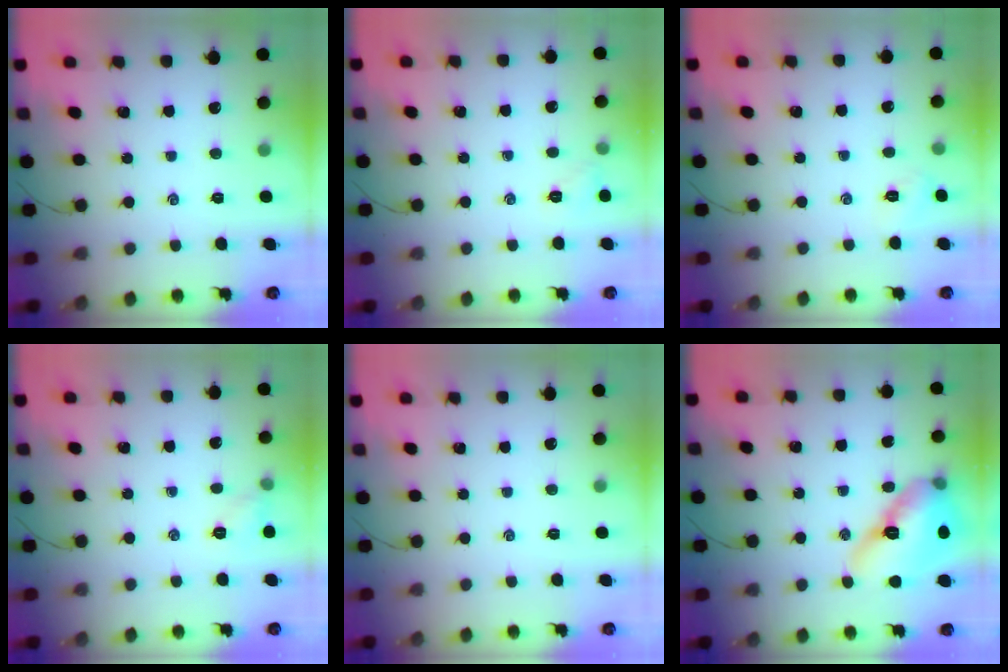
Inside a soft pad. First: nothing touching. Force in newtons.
{"total": 3.8, "press": 3.6, "slide": 1.2}
{"total": 2.6, "press": 2.4, "slide": 0.8}
{"total": 5.1, "press": 5.0, "slide": 1.2}
{"total": 0.0}
{"total": 15.0, "press": 14.4, "slide": 4.2}